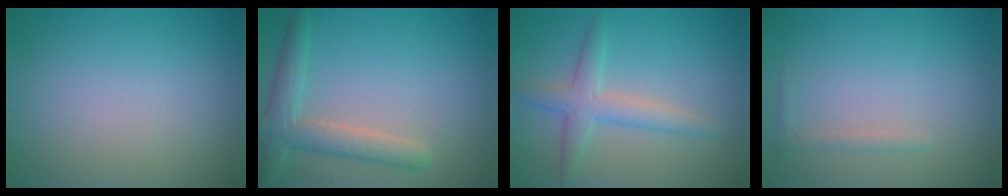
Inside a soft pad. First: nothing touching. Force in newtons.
{"total": 3.7, "press": 3.6, "slide": 0.4}
{"total": 3.1, "press": 3.1, "slide": 0.1}
{"total": 0.8, "press": 0.8, "slide": 0.0}